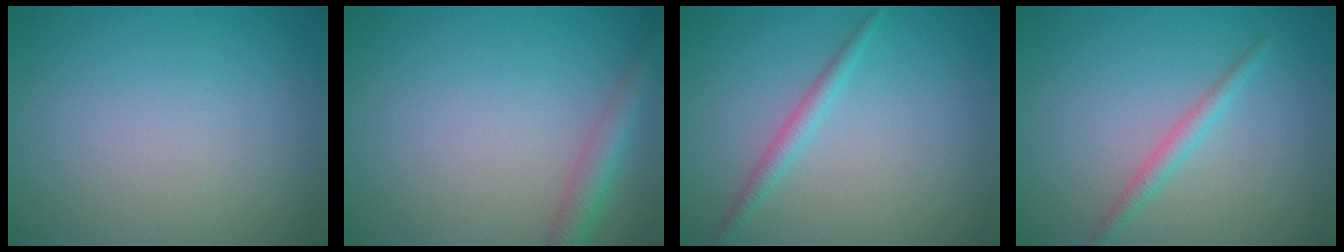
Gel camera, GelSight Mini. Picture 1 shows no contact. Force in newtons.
{"total": 2.9, "press": 2.9, "slide": 0.1}
{"total": 1.7, "press": 1.7, "slide": 0.1}
{"total": 1.7, "press": 1.7, "slide": 0.1}